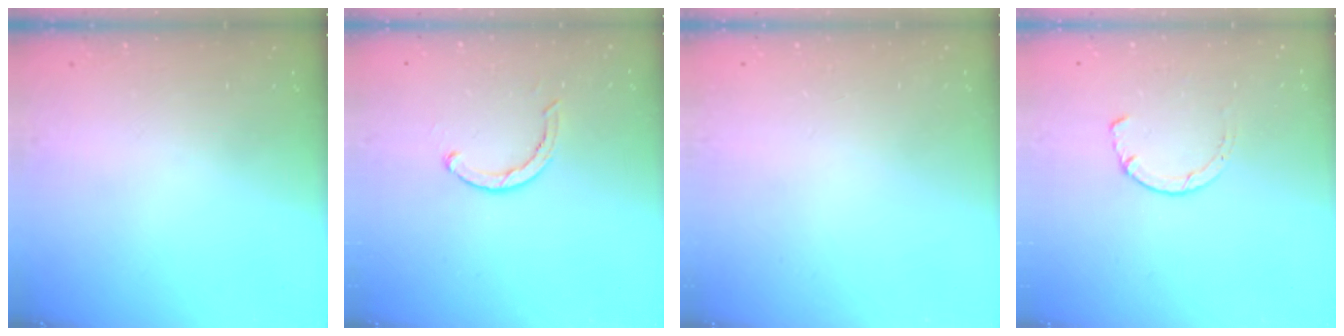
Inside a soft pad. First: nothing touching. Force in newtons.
{"total": 3.5, "press": 3.4, "slide": 0.6}
{"total": 2.4, "press": 2.4, "slide": 0.2}
{"total": 1.5, "press": 1.5, "slide": 0.3}